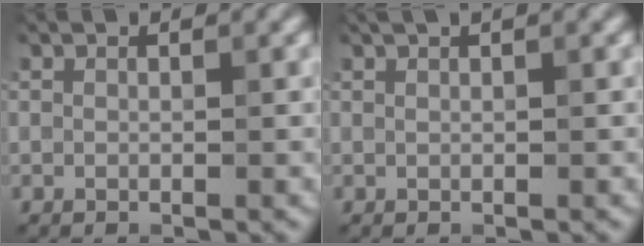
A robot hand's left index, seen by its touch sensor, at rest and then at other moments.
{"total": 1.6, "force": [1.1, 0.4, 1.1], "torque": [-0.017, -0.002, 0.012]}